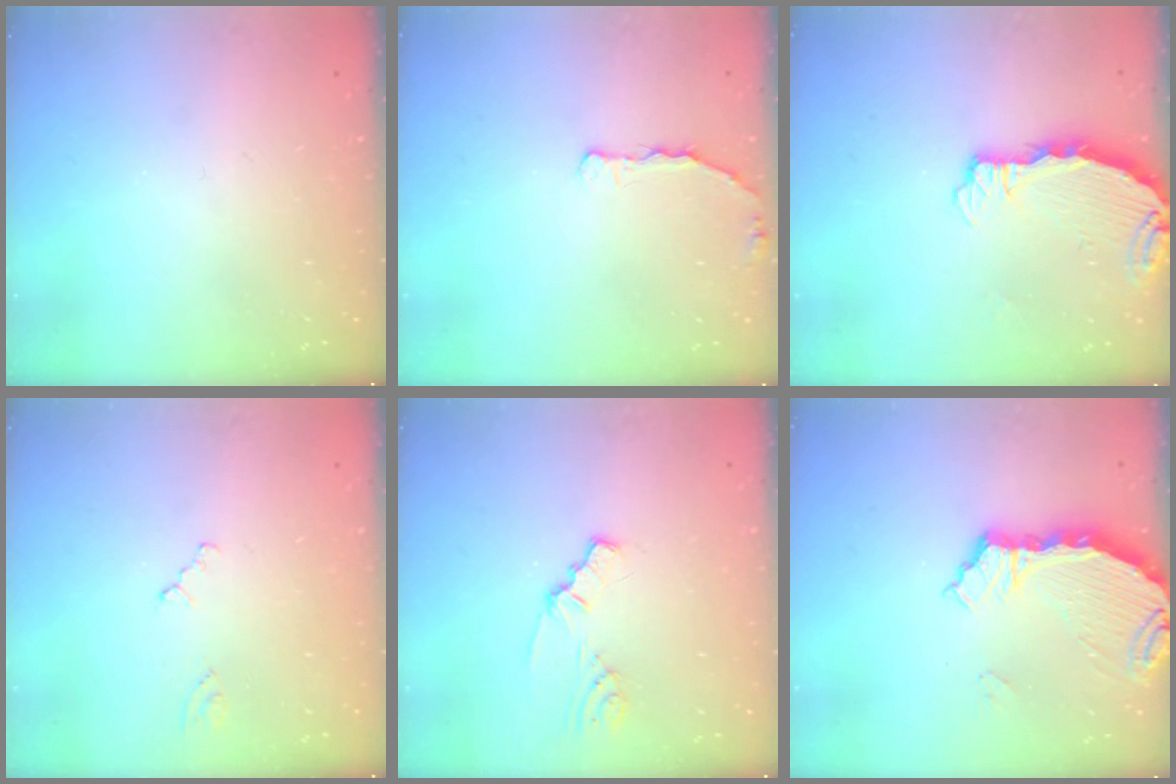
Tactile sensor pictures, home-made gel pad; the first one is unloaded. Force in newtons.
{"total": 5.0, "press": 3.9, "slide": 3.1}
{"total": 3.8, "press": 3.8, "slide": 0.4}
{"total": 0.7, "press": 0.6, "slide": 0.2}
{"total": 1.5, "press": 1.5, "slide": 0.1}
{"total": 7.3, "press": 5.8, "slide": 4.4}